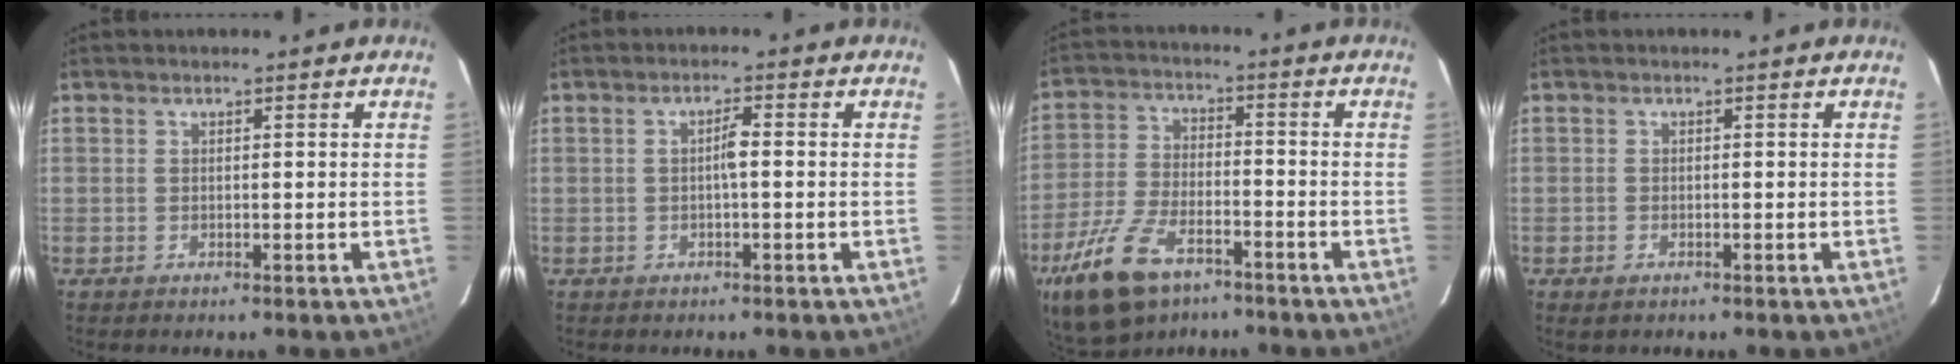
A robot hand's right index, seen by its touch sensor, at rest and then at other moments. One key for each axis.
{"total": 2.1, "fx": -0.3, "fy": 0.3, "fz": 2.1, "tx": -0.039, "ty": 0.007, "tz": -0.004}
{"total": 15.6, "fx": -9.8, "fy": 7.5, "fz": 9.6, "tx": -0.221, "ty": -0.025, "tz": -0.182}
{"total": 1.3, "fx": -0.9, "fy": 0.9, "fz": 0.5, "tx": -0.011, "ty": -0.004, "tz": -0.016}